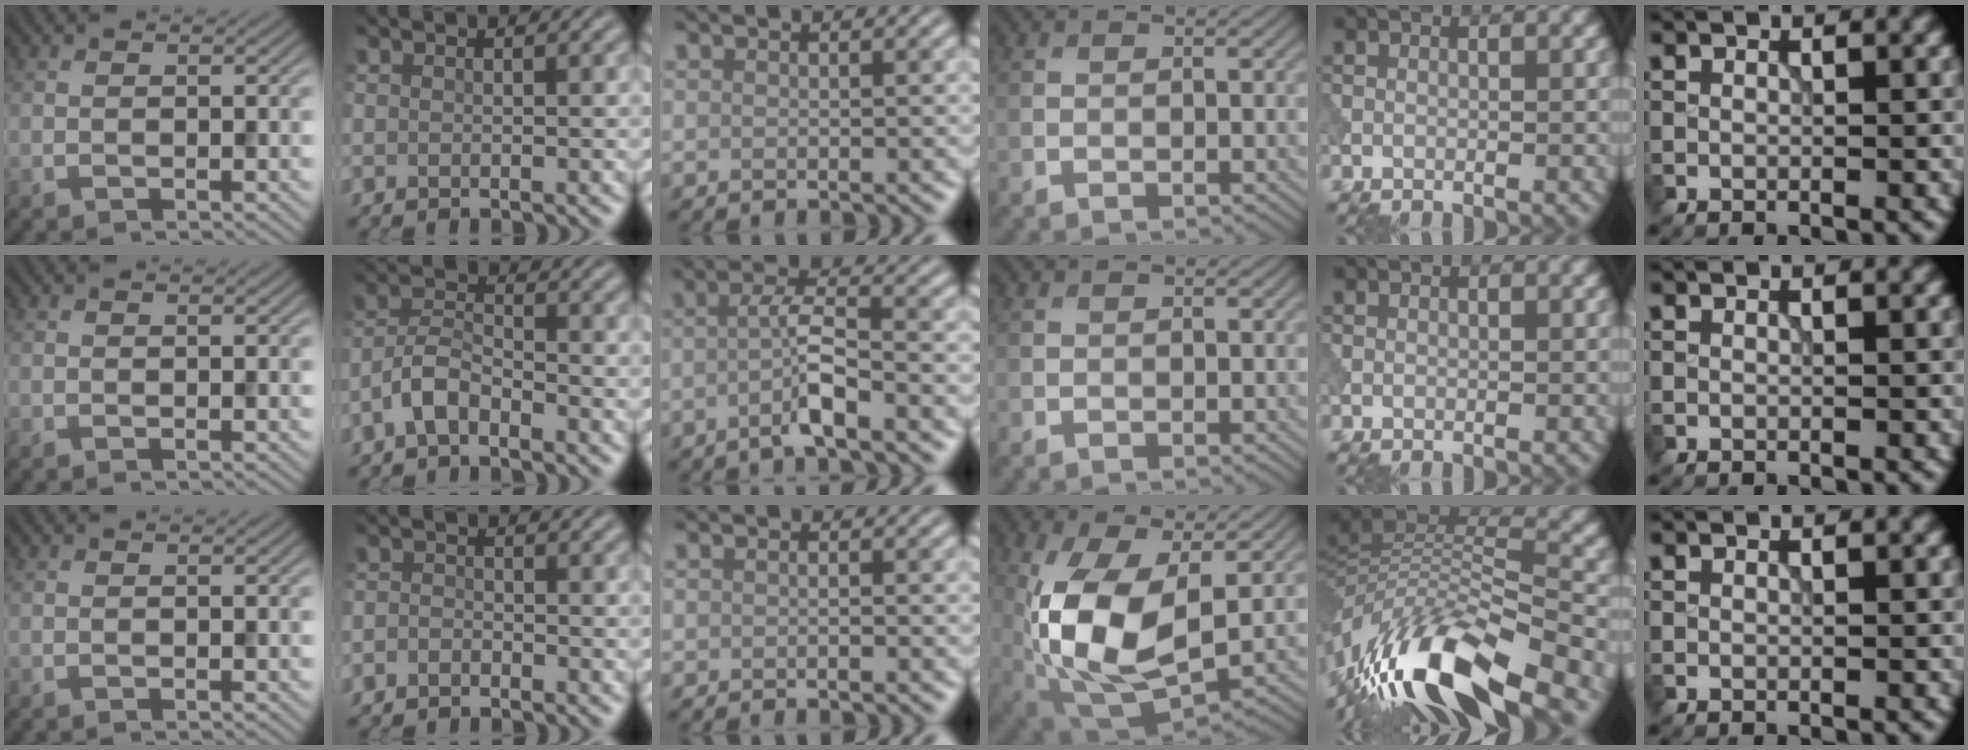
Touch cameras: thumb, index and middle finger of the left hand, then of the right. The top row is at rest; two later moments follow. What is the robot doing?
{"motion": "extract", "object": "peg toy"}